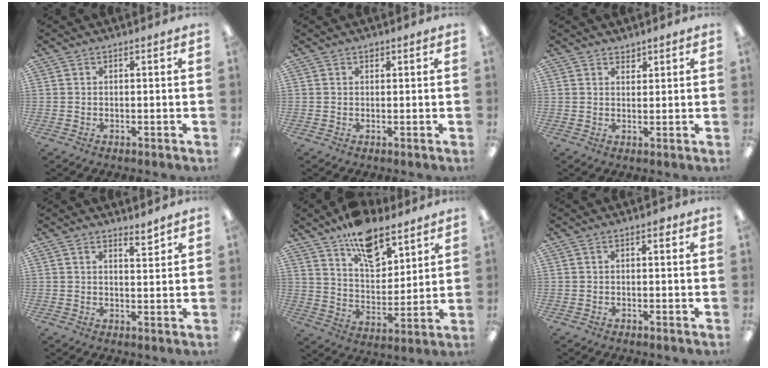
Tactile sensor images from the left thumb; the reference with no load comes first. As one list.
[{"total": 0.9, "force": [0.7, 0.5, 0.4], "torque": [-0.009, 0.001, 0.012]}, {"total": 1.8, "force": [1.7, 0.6, 0.0], "torque": [0.008, -0.009, 0.031]}, {"total": 2.9, "force": [2.4, 0.5, 1.6], "torque": [-0.021, -0.013, 0.039]}, {"total": 13.4, "force": [9.8, 6.6, 6.4], "torque": [-0.092, -0.058, 0.176]}, {"total": 1.2, "force": [0.0, 0.5, 1.1], "torque": [-0.024, 0.005, -0.002]}]